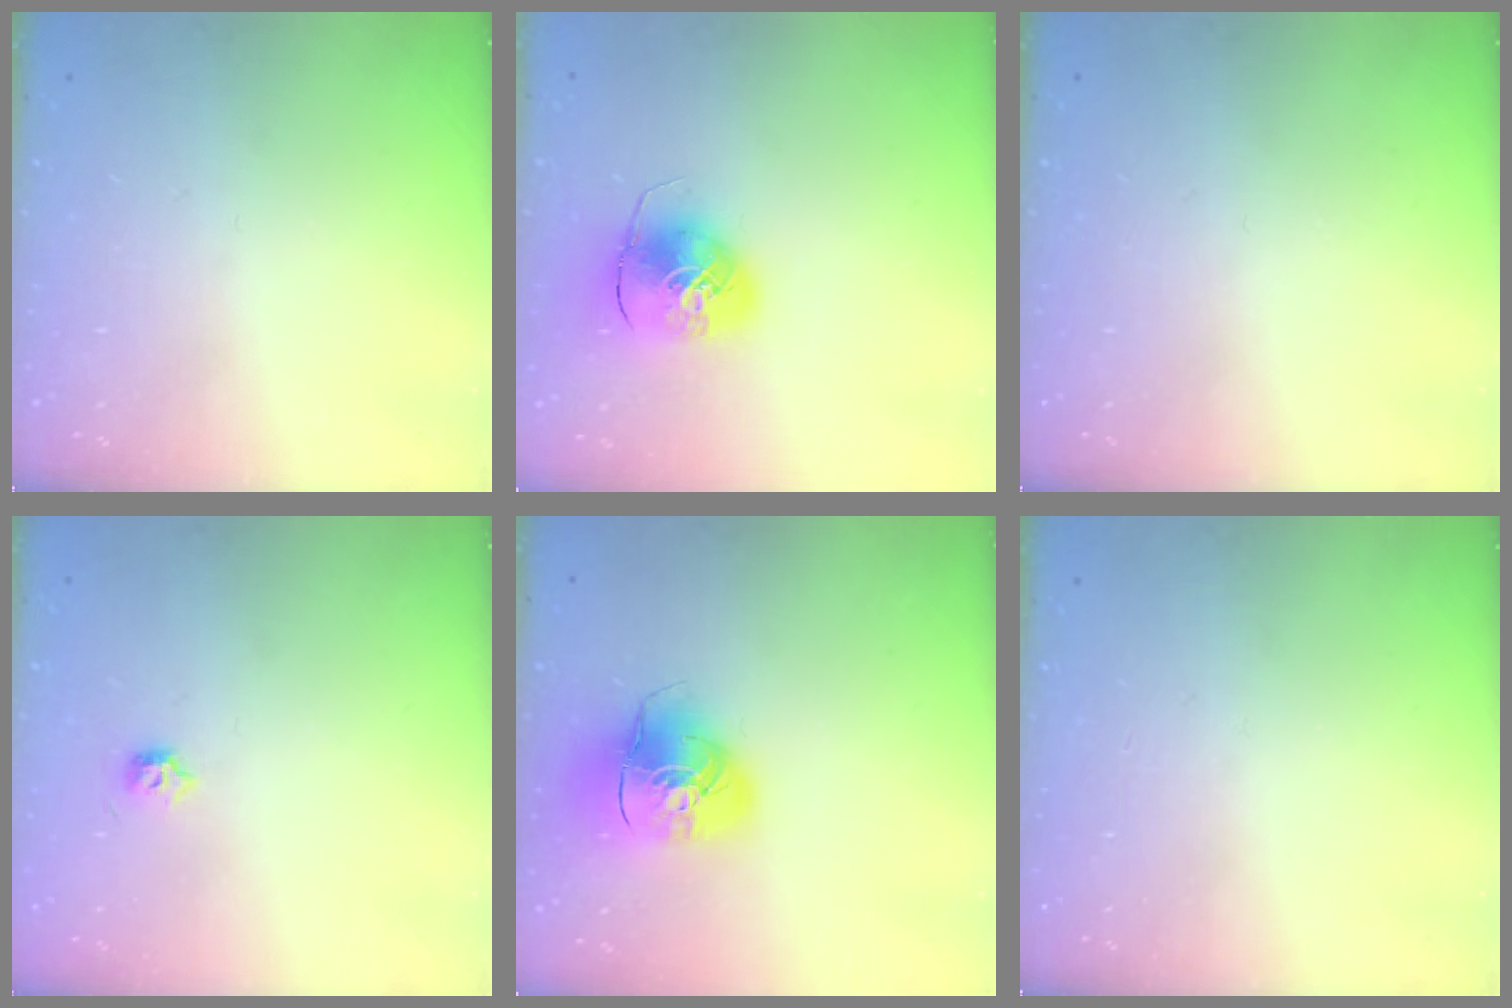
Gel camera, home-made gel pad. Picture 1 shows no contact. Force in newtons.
{"total": 9.5, "press": 9.4, "slide": 1.5}
{"total": 0.0}
{"total": 3.5, "press": 3.5, "slide": 0.6}
{"total": 13.4, "press": 13.3, "slide": 2.0}
{"total": 0.0}